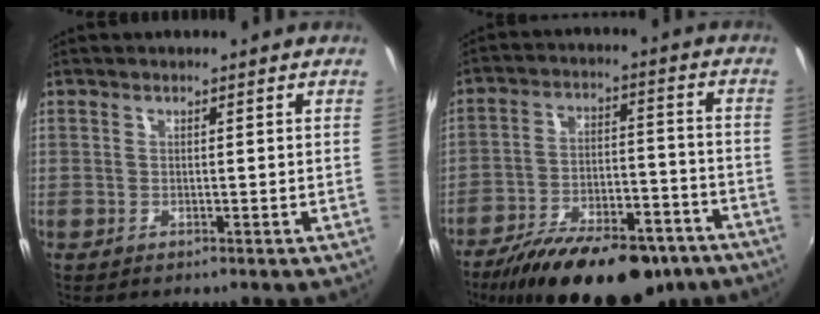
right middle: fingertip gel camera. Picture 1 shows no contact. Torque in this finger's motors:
{"motor_torque": [1.07, -1.07, 0.37, 0.21]}